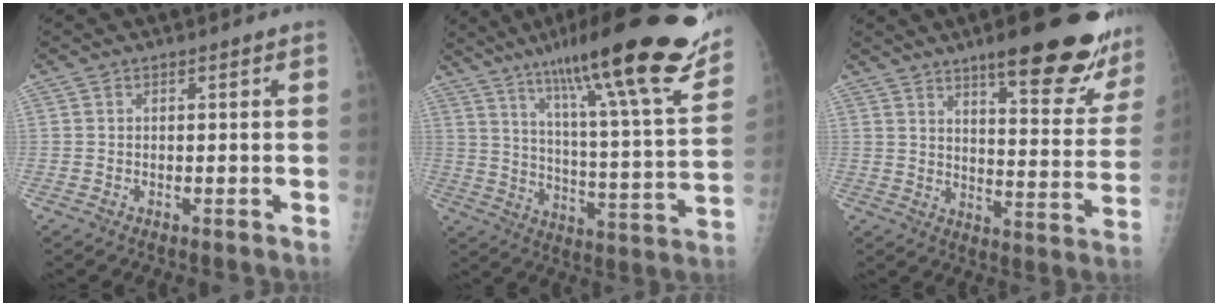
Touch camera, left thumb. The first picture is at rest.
{"total": 28.1, "force": [19.6, 3.4, 19.9], "torque": [-0.284, -0.069, 0.292]}
{"total": 22.2, "force": [15.1, 5.3, 15.4], "torque": [-0.166, -0.075, 0.197]}